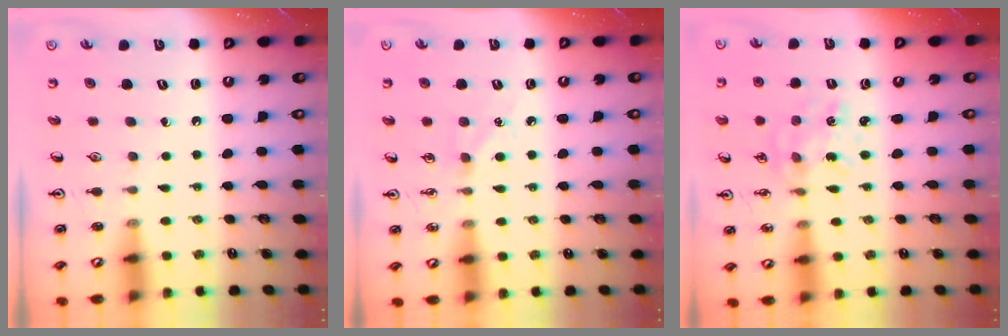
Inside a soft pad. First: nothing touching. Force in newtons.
{"total": 5.5, "press": 5.5, "slide": 0.5}
{"total": 1.5, "press": 1.5, "slide": 0.1}